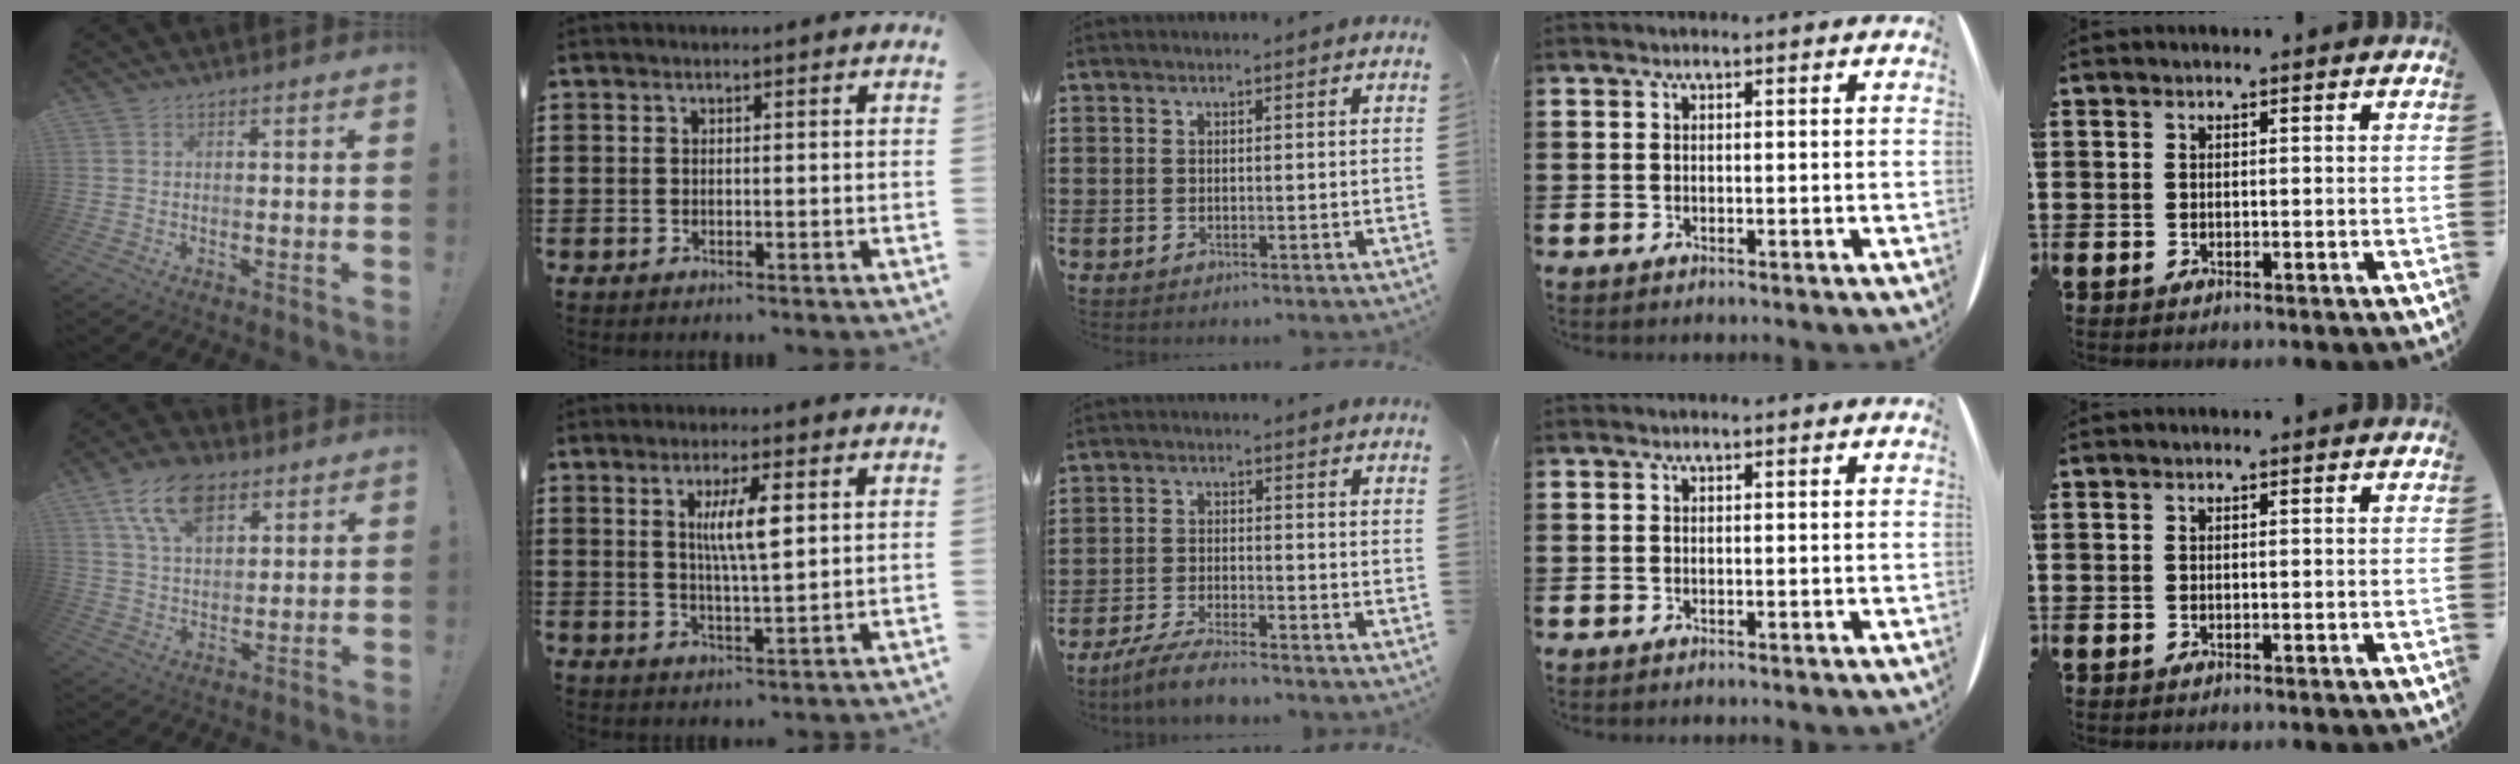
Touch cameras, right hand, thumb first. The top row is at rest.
{"thumb": {"total": 13.8, "force": [7.6, 8.0, 8.2], "torque": [-0.142, -0.022, 0.144]}, "index": {"total": 6.3, "force": [1.8, 1.2, 6.0], "torque": [-0.121, 0.007, 0.027]}, "middle": {"total": 4.5, "force": [-4.1, 0.3, 1.8], "torque": [-0.045, -0.006, -0.081]}}